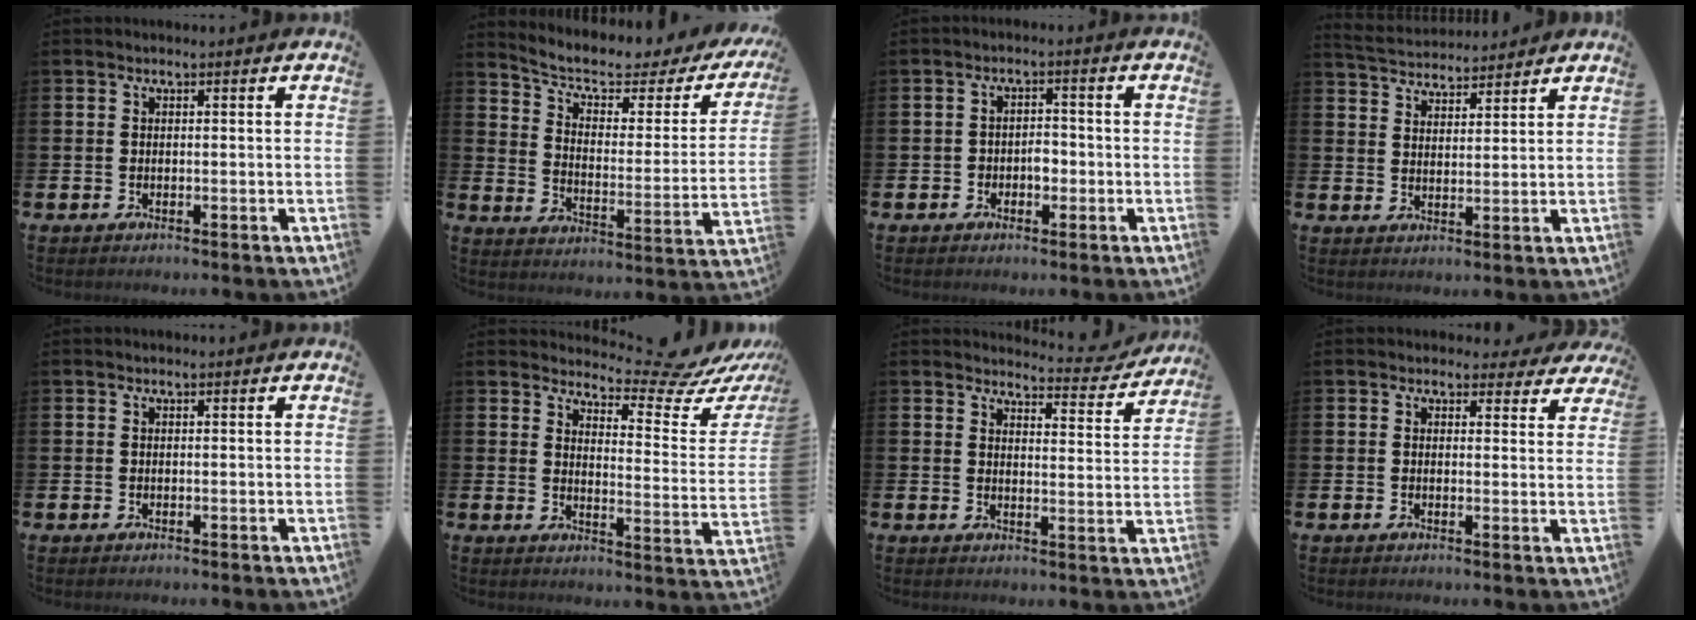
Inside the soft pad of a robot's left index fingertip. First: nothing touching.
{"total": 5.9, "force": [4.7, 2.1, 3.0], "torque": [-0.090, -0.032, 0.073]}
{"total": 2.4, "force": [-0.8, 1.7, 1.4], "torque": [-0.020, 0.003, -0.021]}
{"total": 4.4, "force": [4.4, 0.7, -0.1], "torque": [-0.022, -0.023, 0.079]}
{"total": 0.0}
{"total": 7.2, "force": [6.7, 1.2, 2.3], "torque": [-0.050, -0.060, 0.110]}
{"total": 3.9, "force": [3.8, 0.7, 0.6], "torque": [-0.007, -0.034, 0.060]}
{"total": 2.4, "force": [2.0, 1.3, 0.3], "torque": [0.004, -0.011, 0.031]}